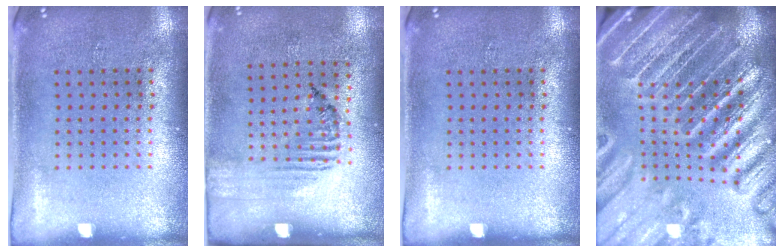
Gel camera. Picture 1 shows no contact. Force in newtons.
{"total": 1.5, "press": 0.9, "slide": 1.2}
{"total": 0.0}
{"total": 5.5, "press": 4.8, "slide": 2.7}